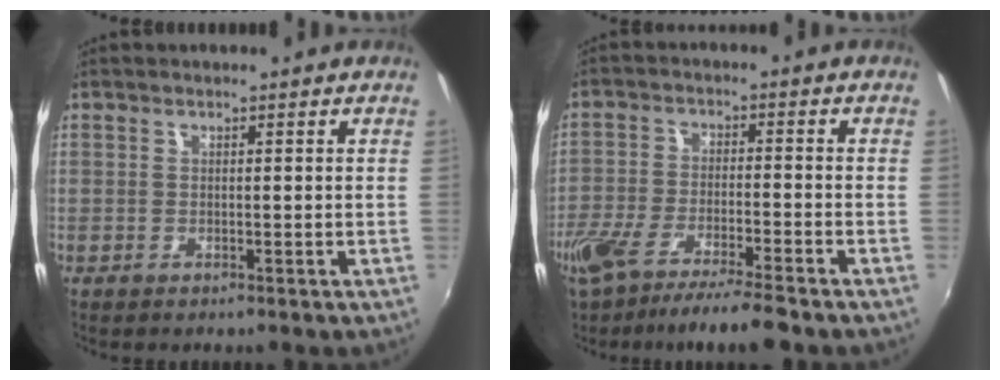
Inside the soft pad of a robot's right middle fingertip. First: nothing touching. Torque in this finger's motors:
{"motor_torque": [1.08, -1.06, 0.24, 0.10]}